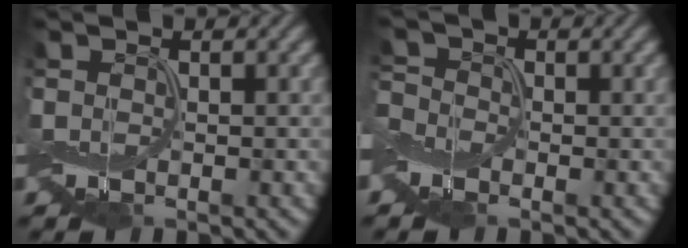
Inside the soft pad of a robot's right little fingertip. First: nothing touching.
{"total": 2.1, "force": [-1.6, 1.4, 0.4], "torque": [-0.019, -0.001, -0.043]}